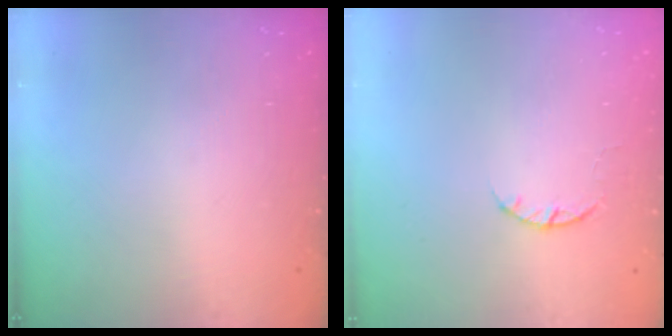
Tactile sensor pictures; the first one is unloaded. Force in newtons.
{"total": 2.5, "press": 2.4, "slide": 0.4}